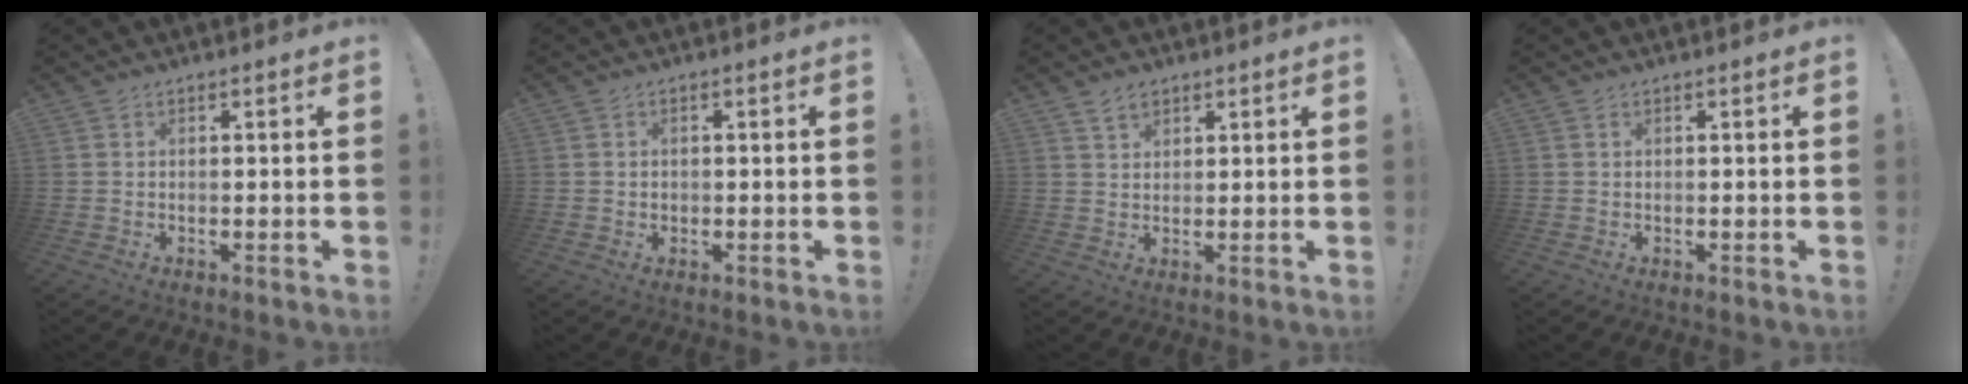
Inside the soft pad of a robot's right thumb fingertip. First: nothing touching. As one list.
[{"total": 0.9, "force": [0.0, 0.8, 0.3], "torque": [-0.002, 0.000, 0.000]}, {"total": 3.4, "force": [2.5, 1.9, 1.3], "torque": [-0.019, -0.008, 0.045]}, {"total": 0.0}]